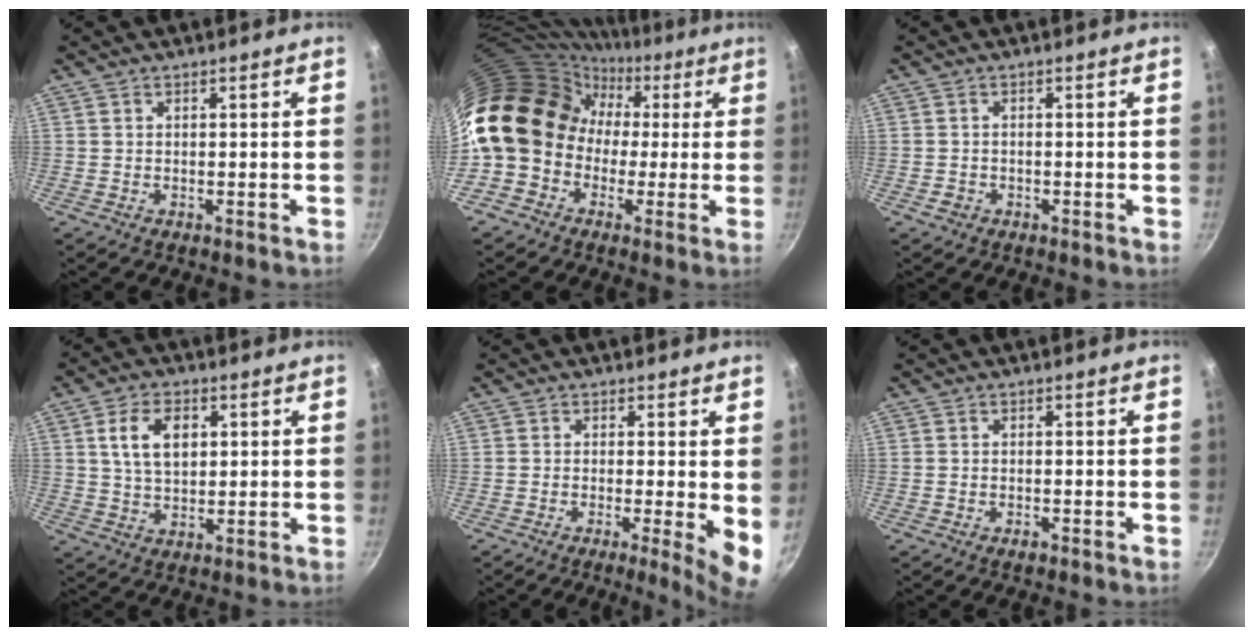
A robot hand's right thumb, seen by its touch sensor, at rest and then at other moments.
{"total": 17.4, "force": [-1.1, 15.1, 8.6], "torque": [-0.104, 0.058, -0.032]}
{"total": 1.5, "force": [-0.8, 1.2, 0.6], "torque": [-0.013, 0.007, -0.011]}
{"total": 8.4, "force": [2.2, 5.3, 6.1], "torque": [-0.095, 0.000, 0.040]}
{"total": 6.4, "force": [-0.6, 1.2, 6.3], "torque": [-0.083, -0.011, -0.008]}
{"total": 1.2, "force": [-0.7, 0.6, 0.7], "torque": [-0.016, 0.003, -0.014]}